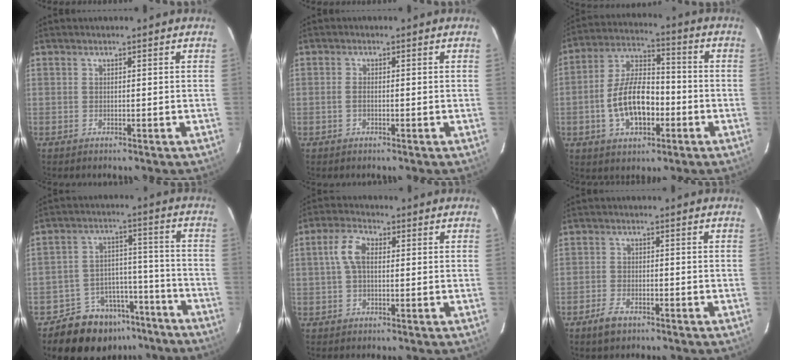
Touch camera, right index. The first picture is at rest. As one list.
[{"total": 1.3, "force": [-0.4, 0.7, 1.0], "torque": [-0.023, 0.002, -0.009]}, {"total": 12.9, "force": [-3.7, 6.5, 10.5], "torque": [-0.209, 0.018, -0.060]}, {"total": 12.9, "force": [-9.9, 7.8, 2.6], "torque": [-0.050, 0.053, -0.131]}, {"total": 5.0, "force": [0.5, 2.7, 4.2], "torque": [-0.089, 0.016, 0.010]}, {"total": 4.0, "force": [-2.7, 1.9, 2.1], "torque": [-0.057, -0.004, -0.052]}]